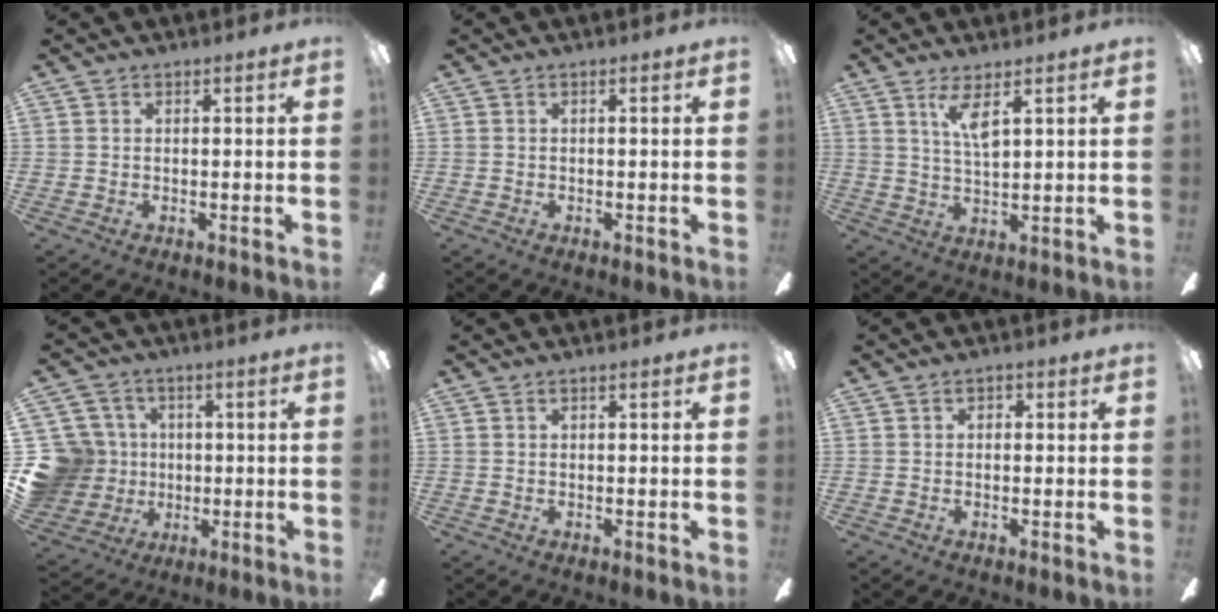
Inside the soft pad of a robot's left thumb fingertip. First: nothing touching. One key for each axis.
{"total": 0.0}
{"total": 6.2, "fx": 3.6, "fy": 1.4, "fz": 4.8, "tx": -0.097, "ty": -0.006, "tz": 0.060}
{"total": 16.3, "fx": -0.2, "fy": 15.2, "fz": 5.8, "tx": -0.164, "ty": 0.009, "tz": 0.022}
{"total": 0.0}
{"total": 1.1, "fx": -0.2, "fy": 0.9, "fz": 0.5, "tx": -0.010, "ty": 0.007, "tz": -0.005}